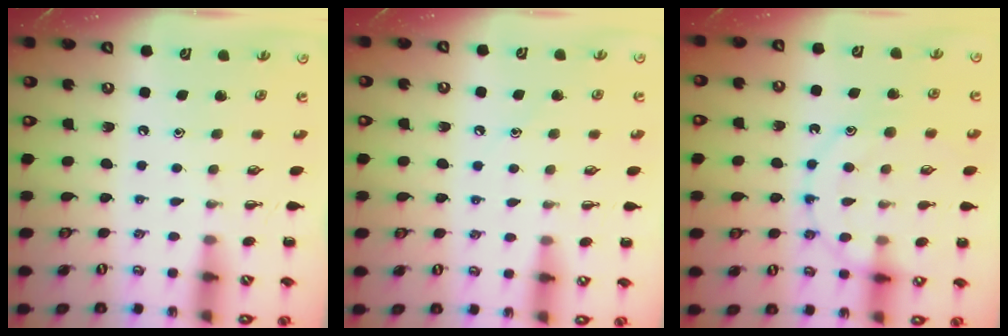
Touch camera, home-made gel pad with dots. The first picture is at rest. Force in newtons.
{"total": 7.1, "press": 6.8, "slide": 2.1}
{"total": 13.5, "press": 13.5, "slide": 1.1}